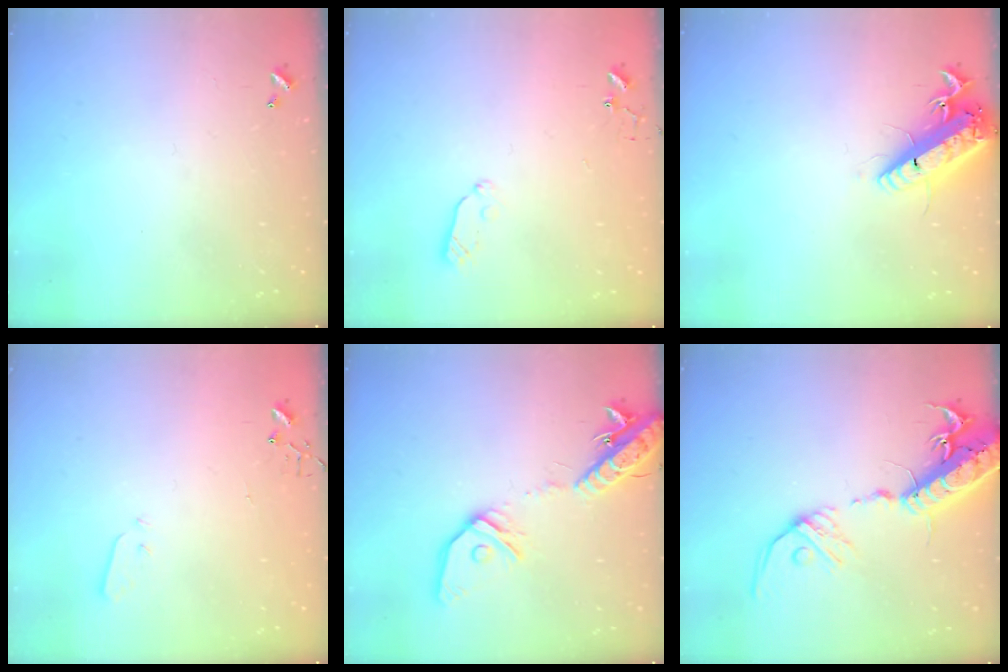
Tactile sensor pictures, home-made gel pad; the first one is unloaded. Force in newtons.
{"total": 4.3, "press": 4.2, "slide": 0.7}
{"total": 16.9, "press": 16.6, "slide": 3.3}
{"total": 2.9, "press": 2.8, "slide": 0.7}
{"total": 18.0, "press": 17.6, "slide": 3.9}
{"total": 22.8, "press": 22.5, "slide": 3.8}